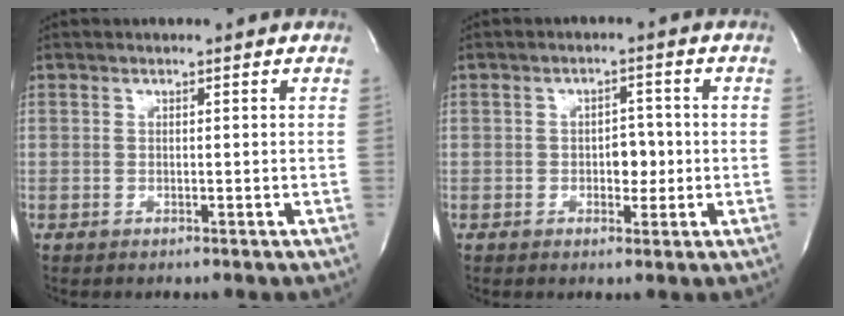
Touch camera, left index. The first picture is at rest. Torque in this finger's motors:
{"motor_torque": [0.17, -0.14, 0.01, 0.01]}